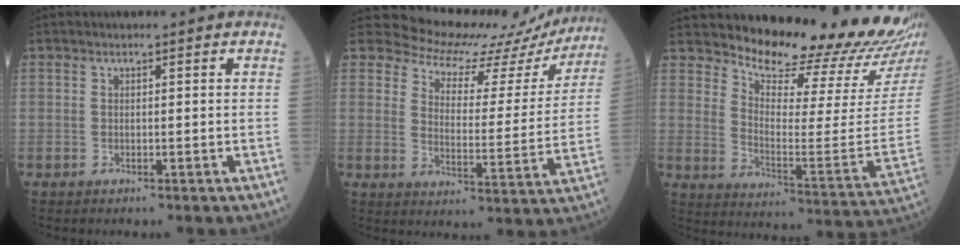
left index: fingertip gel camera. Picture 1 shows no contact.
{"total": 16.8, "force": [15.4, 6.1, 3.1], "torque": [-0.027, -0.027, 0.172]}
{"total": 19.3, "force": [18.0, 0.4, 6.9], "torque": [-0.119, -0.120, 0.237]}